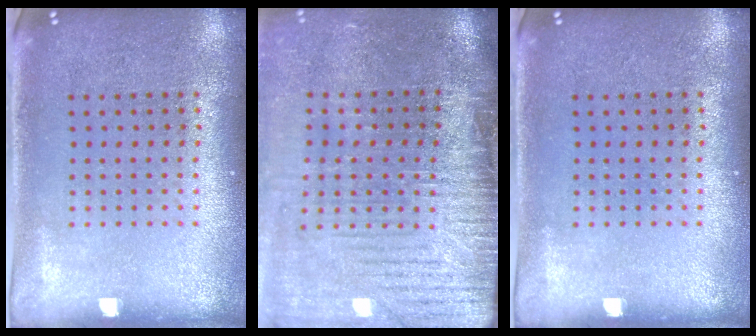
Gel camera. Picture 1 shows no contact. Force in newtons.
{"total": 4.4, "press": 3.8, "slide": 2.2}
{"total": 0.0}